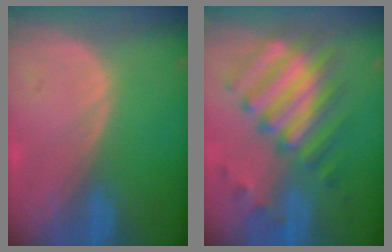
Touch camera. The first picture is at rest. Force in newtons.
{"total": 9.3, "press": 9.2, "slide": 1.5}